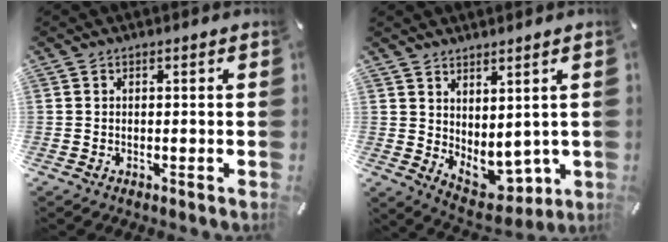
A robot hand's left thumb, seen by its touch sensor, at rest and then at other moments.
{"total": 5.3, "force": [2.3, 4.1, 2.5], "torque": [-0.025, -0.044, 0.056]}